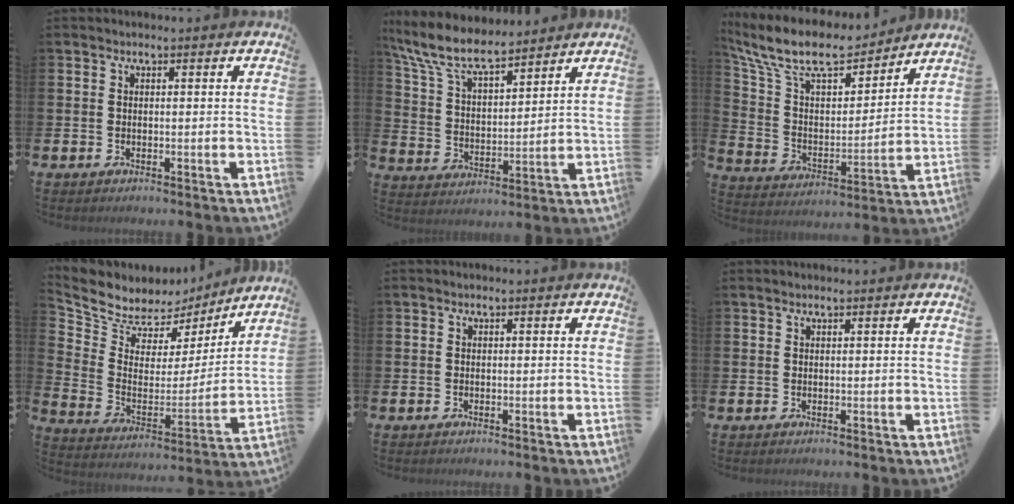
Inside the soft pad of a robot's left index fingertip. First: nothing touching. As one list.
[{"total": 8.8, "force": [7.9, 2.1, 3.4], "torque": [-0.100, -0.042, 0.141]}, {"total": 11.5, "force": [10.2, 3.5, 4.1], "torque": [-0.124, -0.067, 0.178]}, {"total": 7.1, "force": [6.4, 3.0, 0.0], "torque": [-0.051, -0.052, 0.113]}, {"total": 0.0}, {"total": 0.7, "force": [0.7, 0.1, 0.2], "torque": [-0.001, 0.000, 0.011]}]